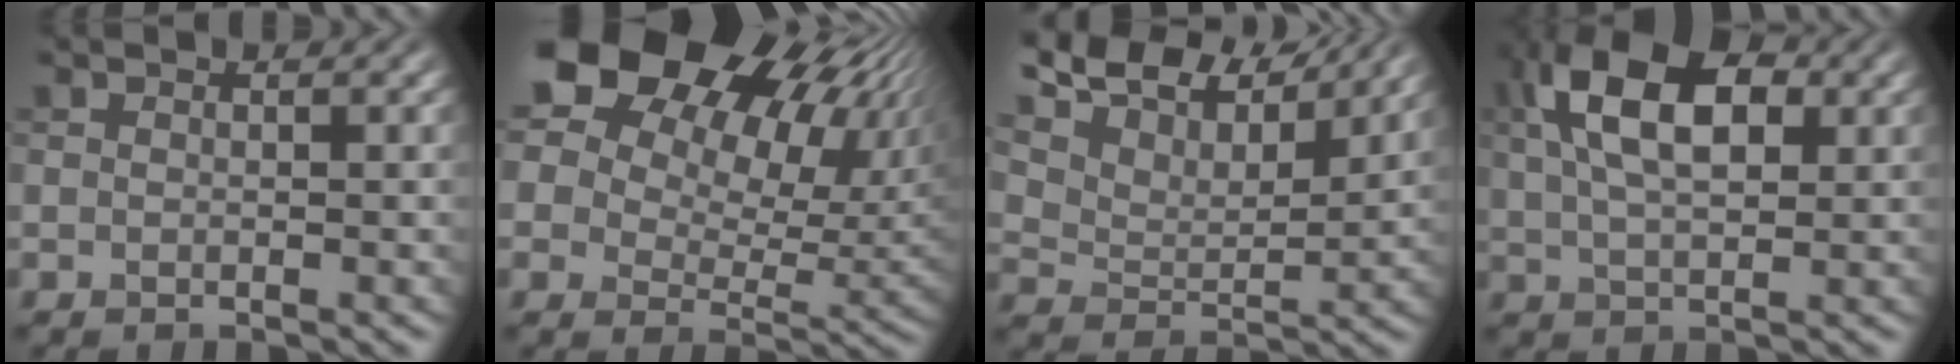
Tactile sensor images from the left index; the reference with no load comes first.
{"total": 22.0, "force": [11.6, 13.8, 12.6], "torque": [-0.243, 0.065, 0.198]}
{"total": 10.4, "force": [9.0, 2.9, 4.3], "torque": [-0.099, 0.011, 0.135]}
{"total": 9.9, "force": [3.3, 5.3, 7.7], "torque": [-0.137, 0.024, 0.044]}